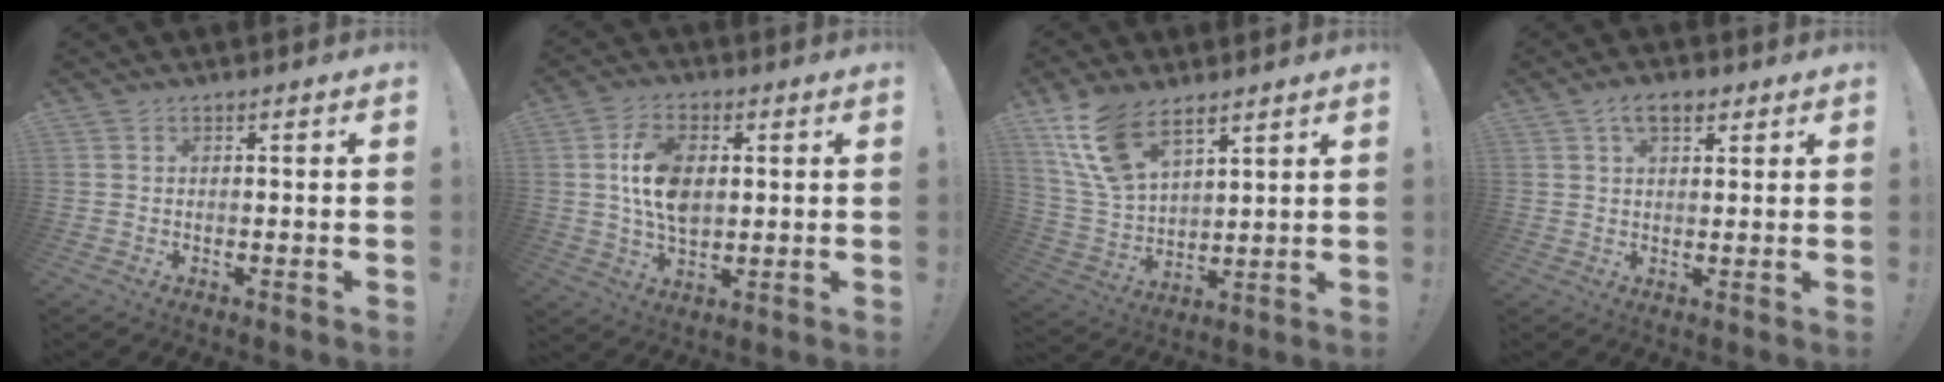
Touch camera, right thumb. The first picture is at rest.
{"total": 12.4, "force": [2.0, 8.0, 9.3], "torque": [-0.163, 0.006, 0.036]}
{"total": 14.8, "force": [9.7, 7.2, 8.6], "torque": [-0.174, -0.046, 0.185]}
{"total": 5.6, "force": [2.9, 3.0, 3.8], "torque": [-0.056, -0.003, 0.050]}